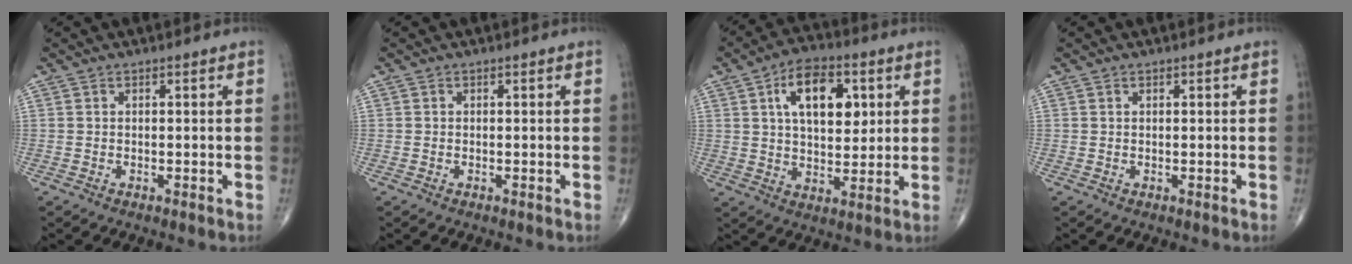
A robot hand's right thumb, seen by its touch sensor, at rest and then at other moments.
{"total": 0.0}
{"total": 13.4, "force": [4.3, 7.5, 10.3], "torque": [-0.135, -0.007, 0.070]}
{"total": 0.0}